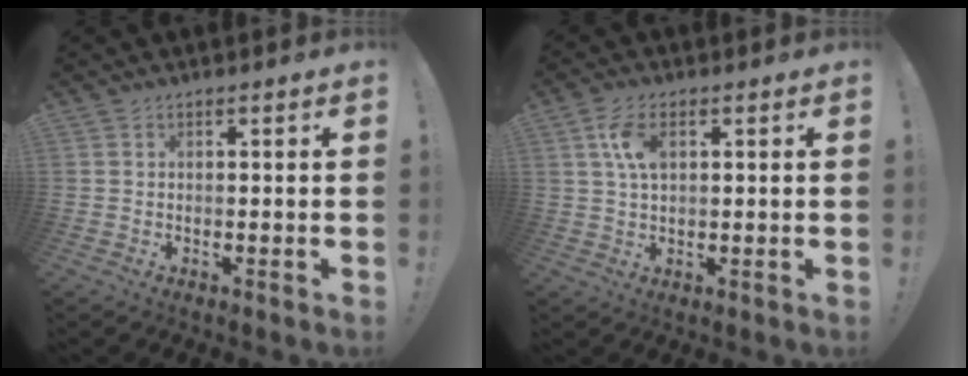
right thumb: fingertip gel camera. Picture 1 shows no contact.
{"total": 6.9, "force": [2.1, 3.8, 5.4], "torque": [-0.099, -0.001, 0.035]}